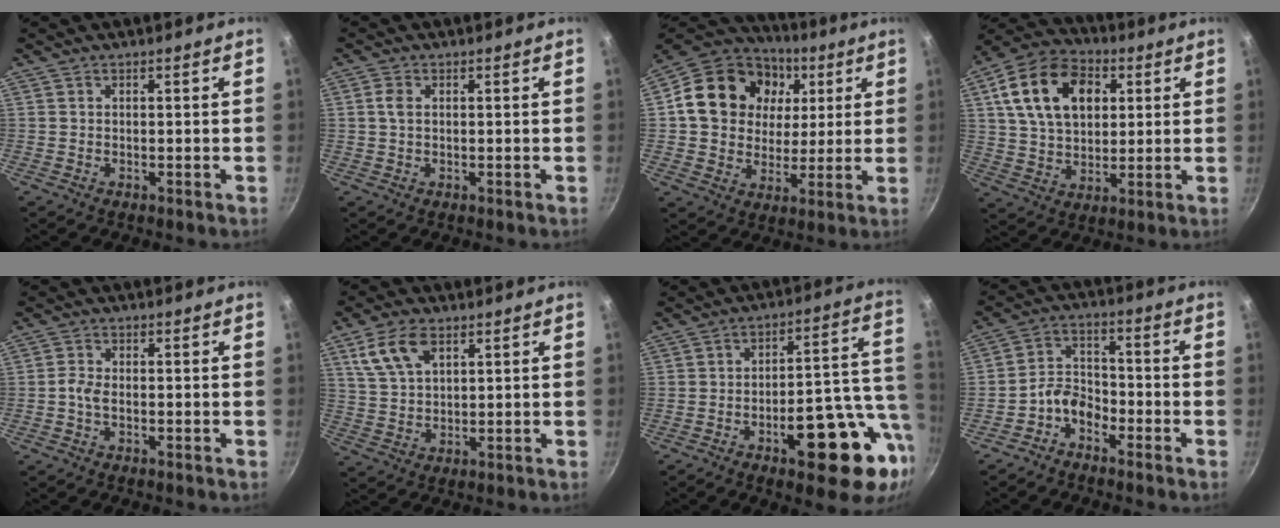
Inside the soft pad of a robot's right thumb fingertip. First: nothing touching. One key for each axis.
{"total": 1.5, "fx": 0.2, "fy": 1.2, "fz": 1.0, "tx": -0.018, "ty": 0.004, "tz": 0.002}
{"total": 20.5, "fx": 5.1, "fy": 16.6, "fz": 10.9, "tx": -0.175, "ty": 0.009, "tz": 0.080}
{"total": 18.2, "fx": 5.4, "fy": 12.4, "fz": 12.2, "tx": -0.192, "ty": 0.006, "tz": 0.083}
{"total": 2.6, "fx": -0.6, "fy": 1.4, "fz": 2.1, "tx": -0.050, "ty": 0.007, "tz": -0.020}
{"total": 8.8, "fx": 4.3, "fy": 4.9, "fz": 5.9, "tx": -0.104, "ty": -0.005, "tz": 0.087}
{"total": 19.7, "fx": -6.6, "fy": 7.6, "fz": 16.9, "tx": -0.183, "ty": 0.036, "tz": -0.091}
{"total": 6.0, "fx": -3.7, "fy": 3.8, "fz": 2.8, "tx": -0.033, "ty": 0.046, "tz": -0.081}